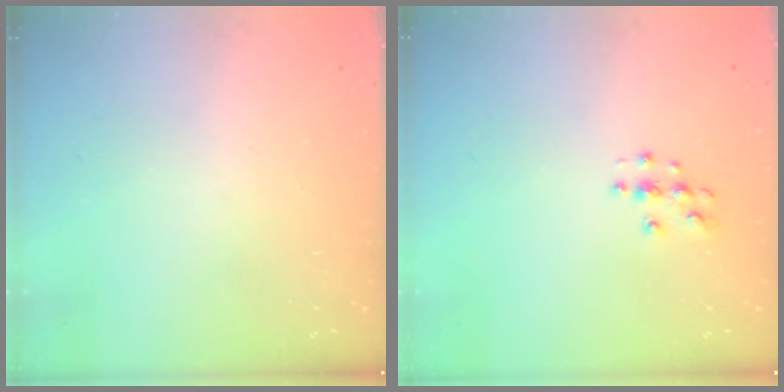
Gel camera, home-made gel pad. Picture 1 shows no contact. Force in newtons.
{"total": 4.5, "press": 4.5, "slide": 0.5}